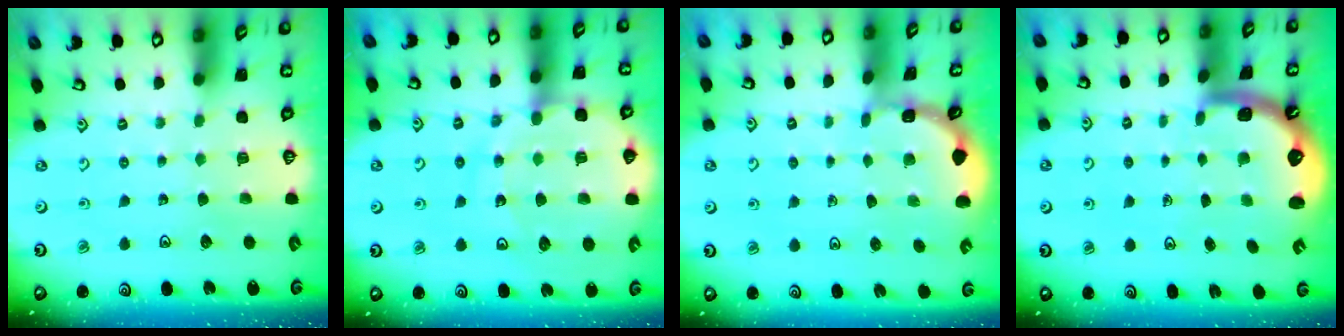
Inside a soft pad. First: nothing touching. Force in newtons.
{"total": 15.4, "press": 14.9, "slide": 3.7}
{"total": 1.1, "press": 1.1, "slide": 0.2}
{"total": 1.4, "press": 1.3, "slide": 0.6}